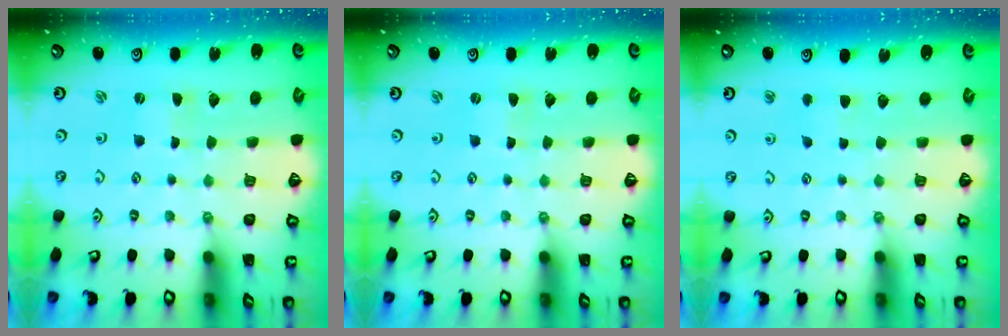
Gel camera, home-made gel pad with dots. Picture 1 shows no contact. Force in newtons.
{"total": 0.9, "press": 0.9, "slide": 0.1}
{"total": 2.9, "press": 2.9, "slide": 0.4}